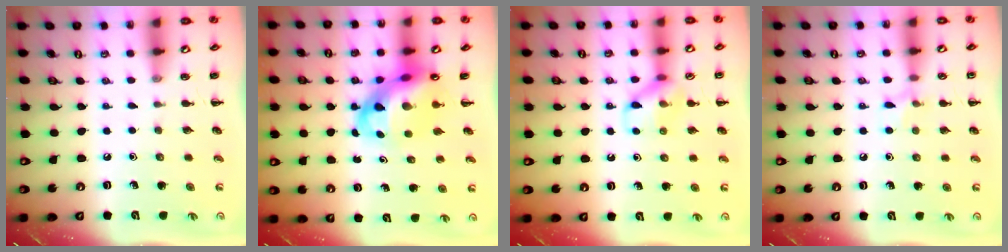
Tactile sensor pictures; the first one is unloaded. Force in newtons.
{"total": 8.2, "press": 7.8, "slide": 2.4}
{"total": 10.0, "press": 10.0, "slide": 0.6}
{"total": 5.7, "press": 5.4, "slide": 1.8}